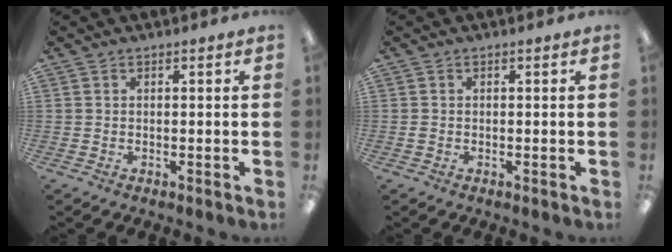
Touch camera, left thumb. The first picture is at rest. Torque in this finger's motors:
{"motor_torque": [-0.09, -0.02, 0.01, -0.08, 0.00]}